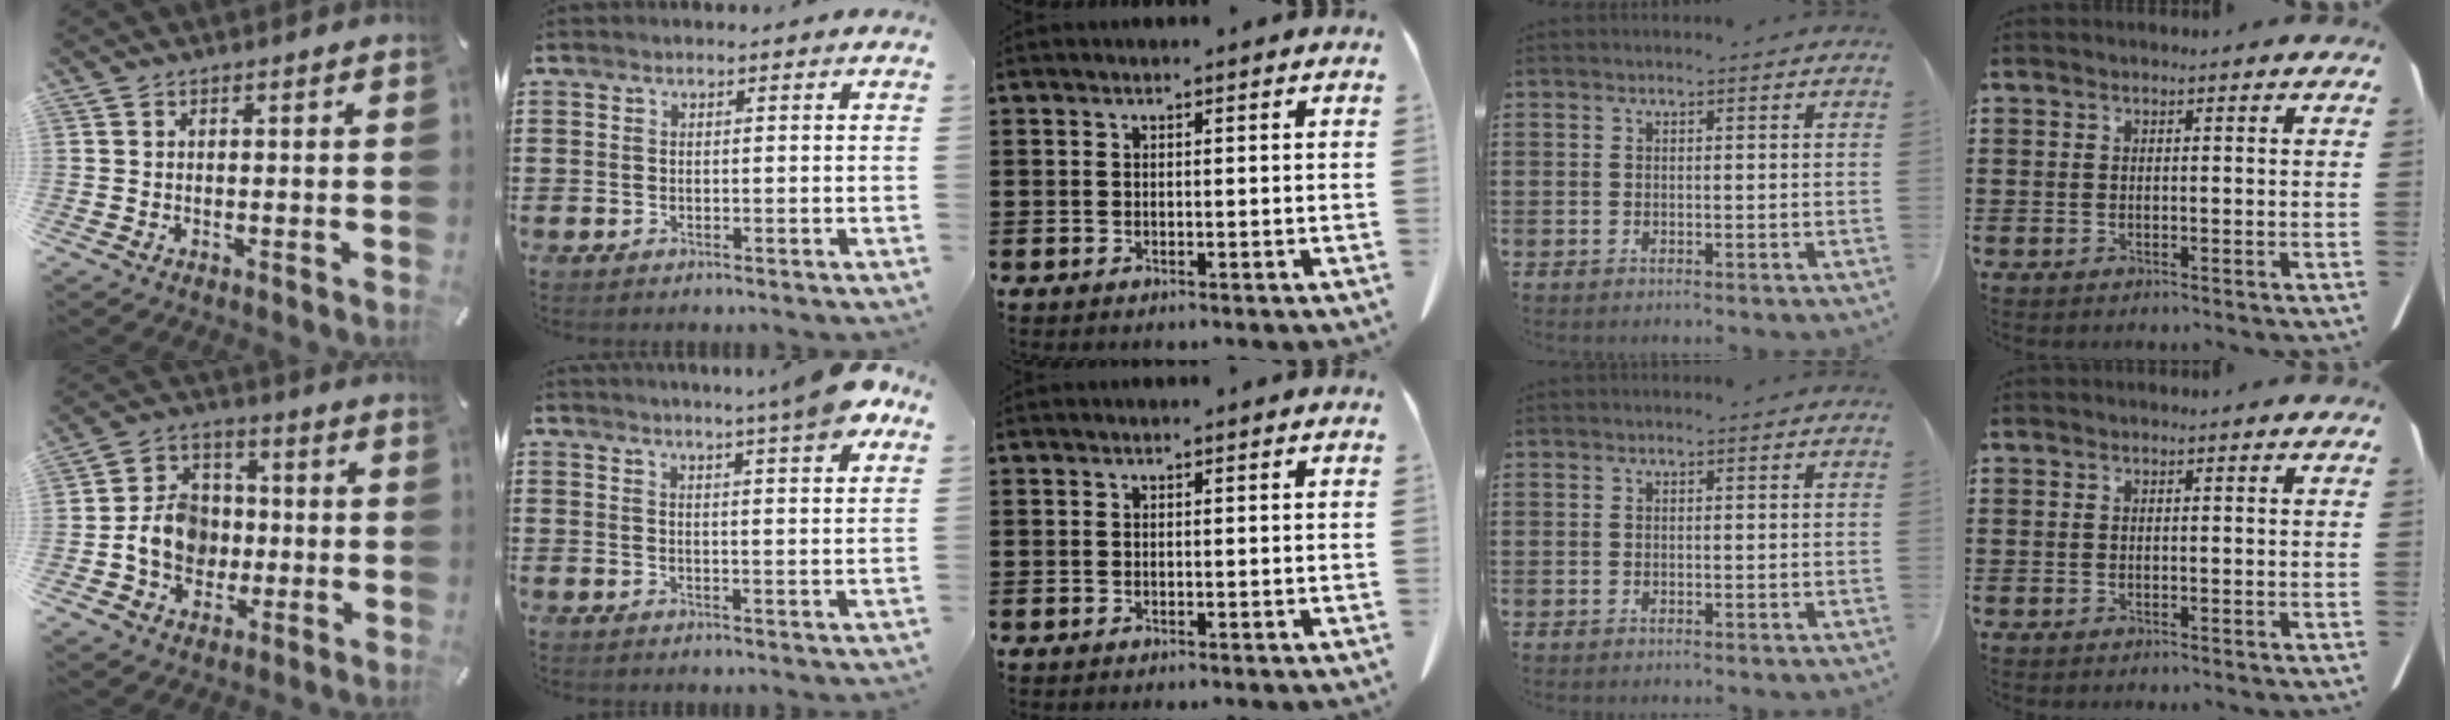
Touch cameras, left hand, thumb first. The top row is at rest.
{"thumb": {"total": 10.5, "force": [-1.9, 9.1, 5.0], "torque": [-0.100, 0.023, -0.032]}, "index": {"total": 7.1, "force": [5.7, -0.2, 4.2], "torque": [-0.073, -0.020, 0.095]}}